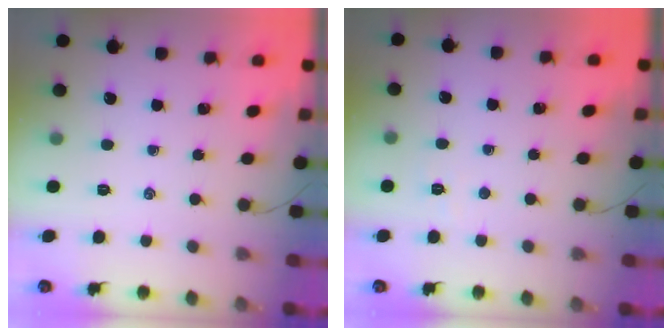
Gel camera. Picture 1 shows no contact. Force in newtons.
{"total": 2.5, "press": 2.4, "slide": 0.7}